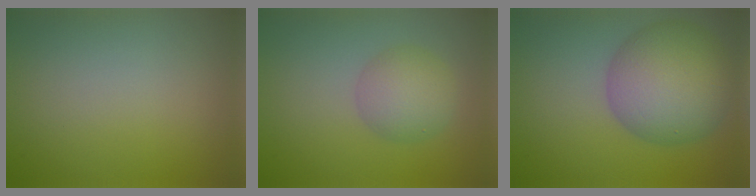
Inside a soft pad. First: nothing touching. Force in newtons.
{"total": 3.8, "press": 3.8, "slide": 0.1}
{"total": 9.6, "press": 9.6, "slide": 0.5}